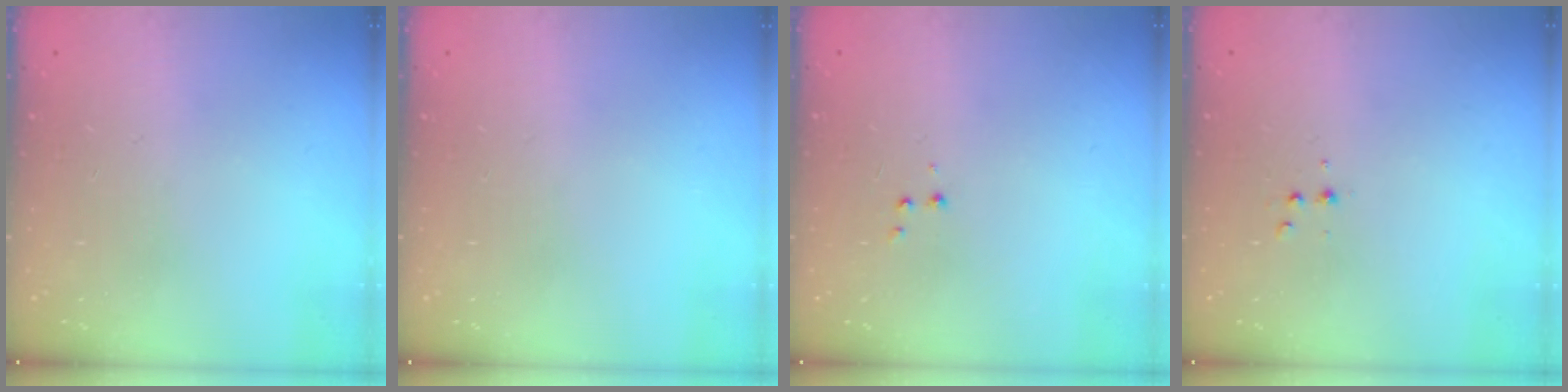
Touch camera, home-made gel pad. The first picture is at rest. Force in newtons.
{"total": 0.0}
{"total": 2.6, "press": 2.5, "slide": 0.6}
{"total": 2.9, "press": 2.7, "slide": 1.1}